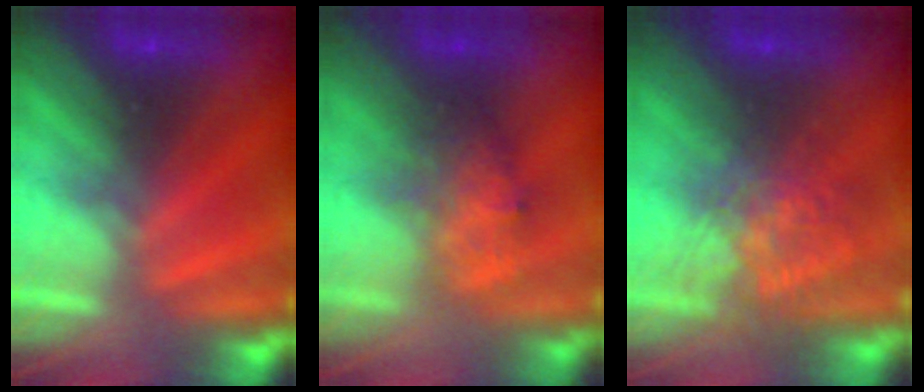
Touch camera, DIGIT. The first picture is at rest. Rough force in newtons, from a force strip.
{"total": 2.8}
{"total": 7.5}